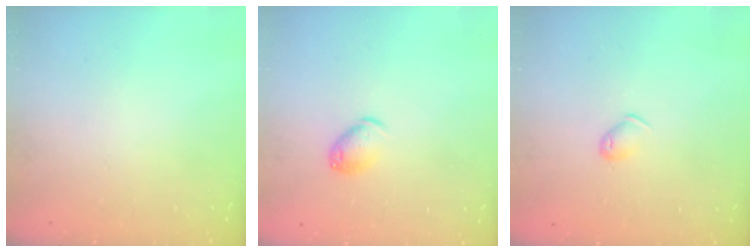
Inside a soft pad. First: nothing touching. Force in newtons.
{"total": 6.3, "press": 6.3, "slide": 0.5}
{"total": 4.7, "press": 4.6, "slide": 0.9}